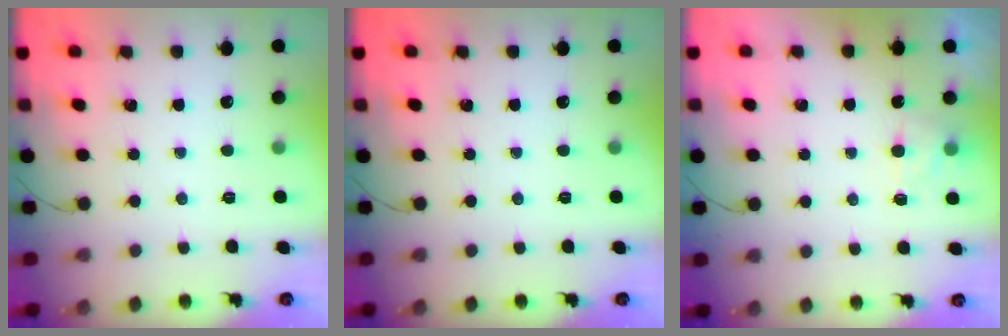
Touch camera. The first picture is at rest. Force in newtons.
{"total": 0.0}
{"total": 2.9, "press": 2.5, "slide": 1.5}